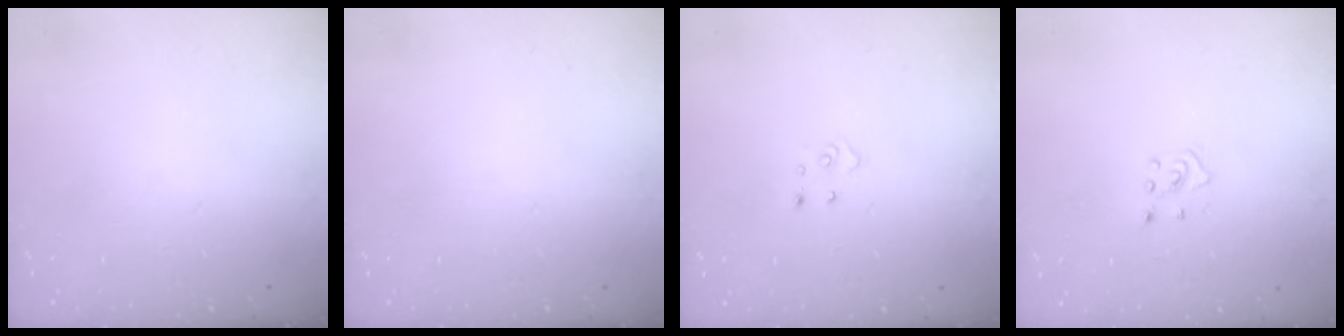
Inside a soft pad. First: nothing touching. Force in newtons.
{"total": 0.0}
{"total": 3.7, "press": 3.7, "slide": 0.3}
{"total": 2.4, "press": 2.4, "slide": 0.5}